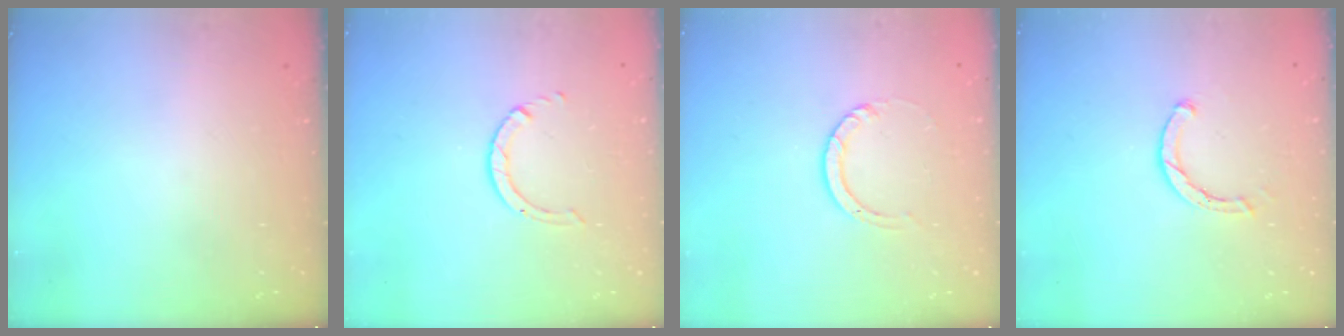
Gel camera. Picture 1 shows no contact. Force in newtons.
{"total": 1.7, "press": 1.7, "slide": 0.1}
{"total": 3.0, "press": 3.0, "slide": 0.3}
{"total": 2.0, "press": 2.0, "slide": 0.2}